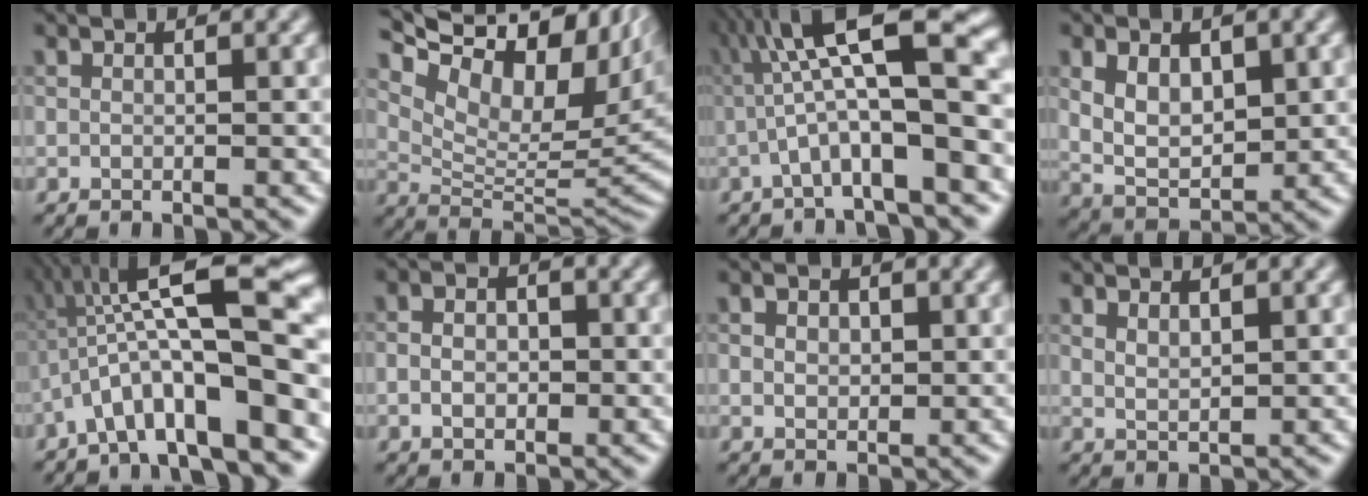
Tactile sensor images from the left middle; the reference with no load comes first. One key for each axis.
{"total": 12.4, "fx": 7.4, "fy": 4.9, "fz": 8.7, "tx": -0.154, "ty": 0.019, "tz": 0.141}
{"total": 9.5, "fx": -0.4, "fy": 1.9, "fz": 9.3, "tx": -0.145, "ty": 0.036, "tz": -0.014}
{"total": 5.5, "fx": 1.1, "fy": 3.1, "fz": 4.4, "tx": -0.086, "ty": -0.002, "tz": 0.025}
{"total": 12.0, "fx": -2.2, "fy": 3.0, "fz": 11.4, "tx": -0.175, "ty": 0.031, "tz": -0.036}
{"total": 2.4, "fx": -0.3, "fy": 1.6, "fz": 1.7, "tx": -0.033, "ty": 0.002, "tz": -0.009}
{"total": 1.8, "fx": 0.5, "fy": 1.4, "fz": 1.1, "tx": -0.020, "ty": 0.006, "tz": 0.003}
{"total": 1.3, "fx": 0.8, "fy": 0.5, "fz": 0.9, "tx": -0.021, "ty": -0.002, "tz": 0.019}